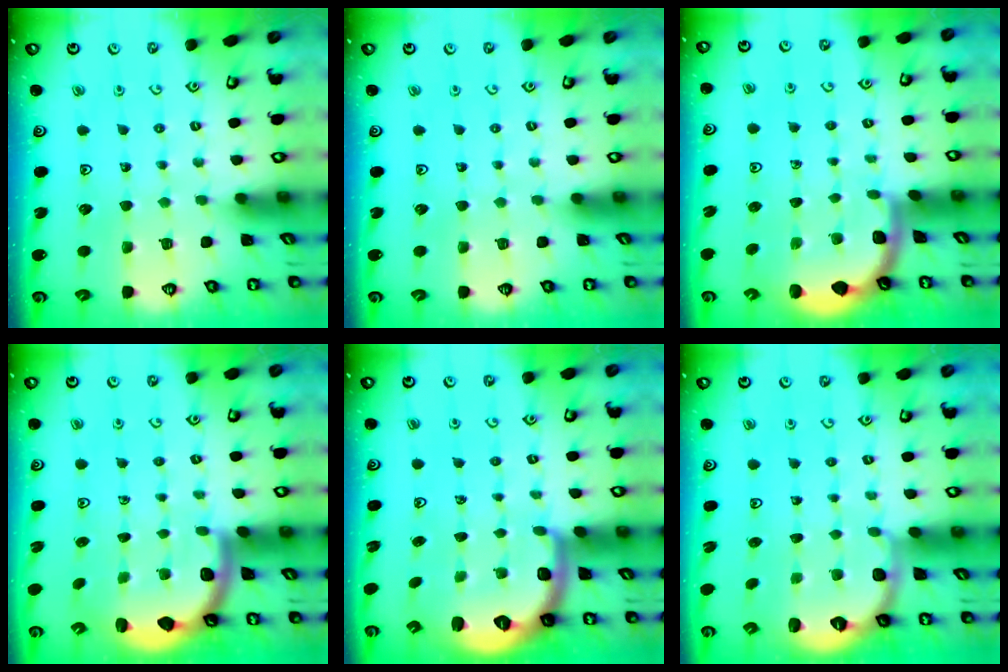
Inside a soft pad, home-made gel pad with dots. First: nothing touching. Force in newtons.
{"total": 0.0}
{"total": 1.7, "press": 1.7, "slide": 0.1}
{"total": 2.5, "press": 2.2, "slide": 1.1}
{"total": 2.1, "press": 1.9, "slide": 1.0}
{"total": 2.6, "press": 1.7, "slide": 1.9}